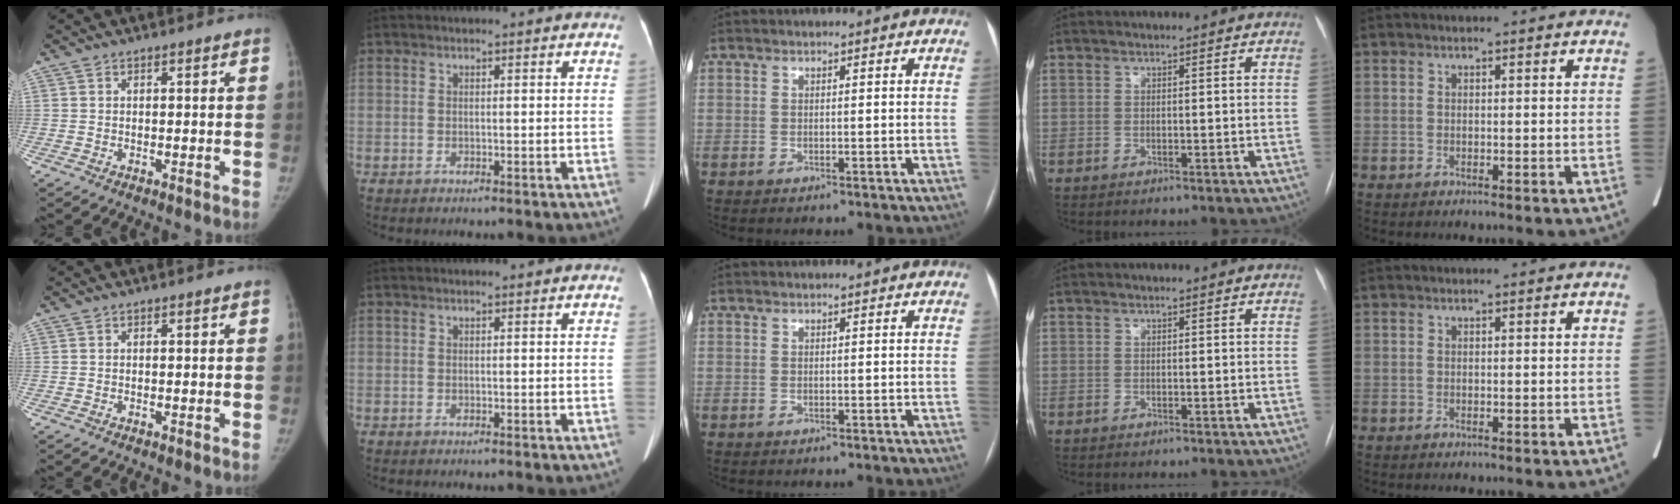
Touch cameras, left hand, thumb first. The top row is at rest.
{}